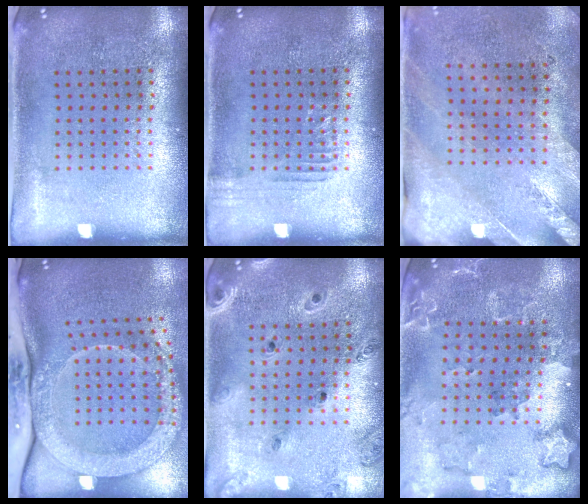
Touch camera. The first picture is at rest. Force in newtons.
{"total": 1.2, "press": 1.2, "slide": 0.3}
{"total": 2.4, "press": 2.1, "slide": 1.3}
{"total": 3.1, "press": 2.2, "slide": 2.2}
{"total": 0.8, "press": 0.8, "slide": 0.1}
{"total": 2.0, "press": 1.9, "slide": 0.5}